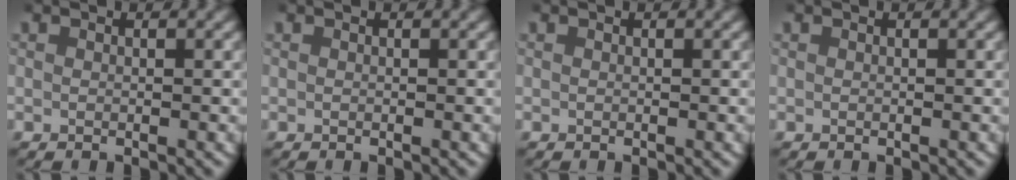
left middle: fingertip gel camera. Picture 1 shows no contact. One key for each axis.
{"total": 0.0}
{"total": 0.0}
{"total": 0.0}